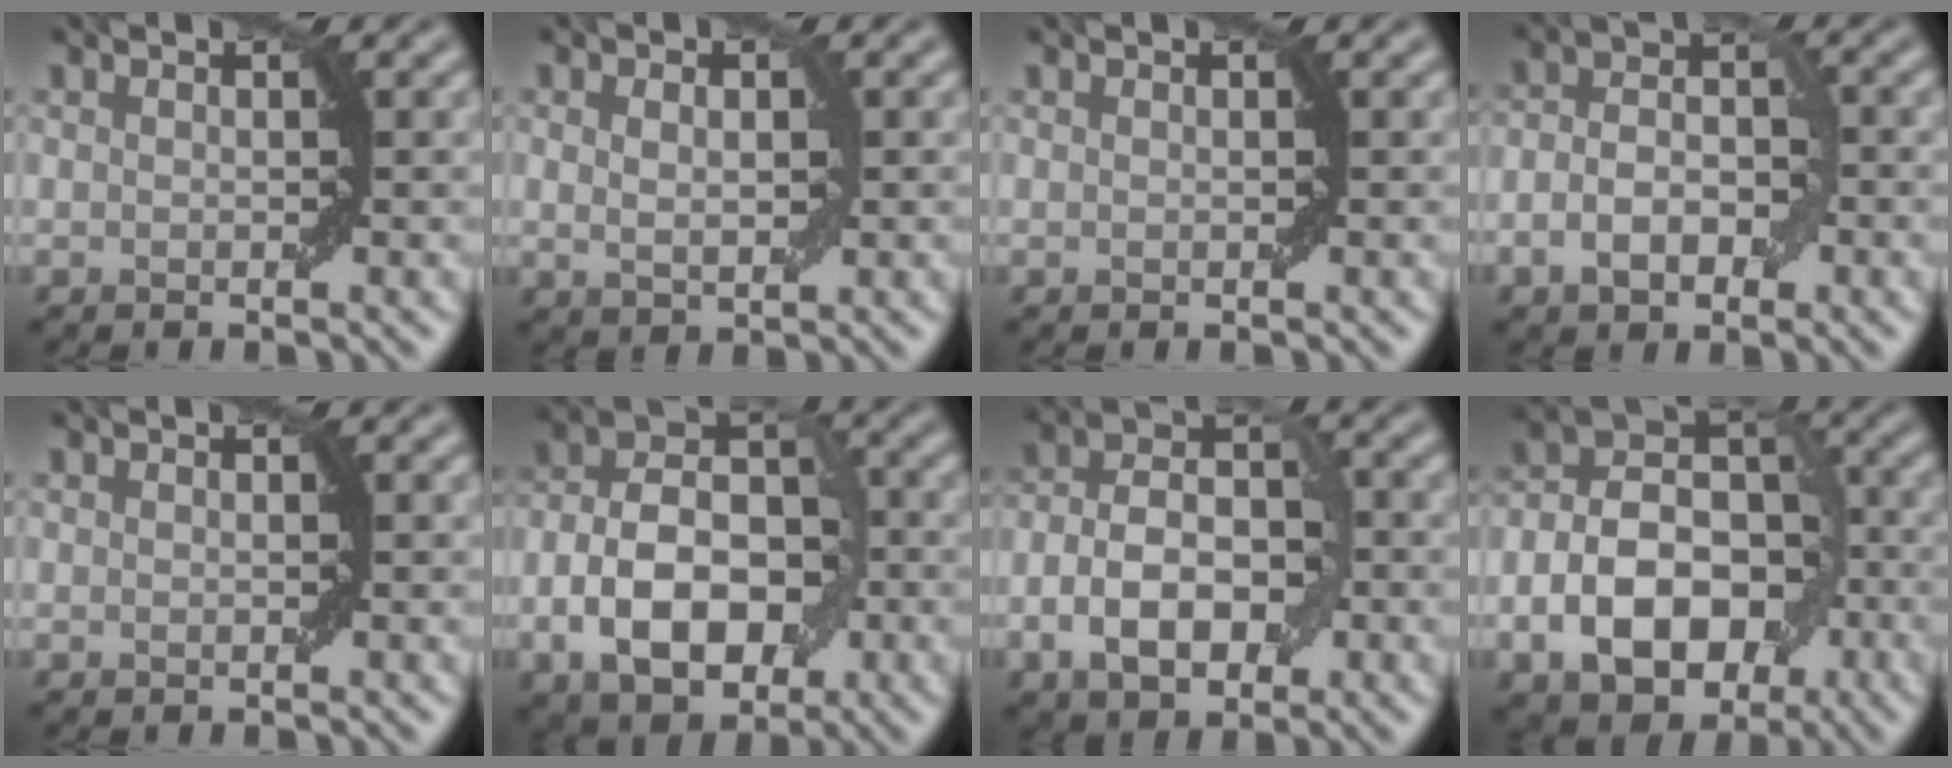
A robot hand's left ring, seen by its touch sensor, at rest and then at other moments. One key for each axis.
{"total": 2.0, "fx": 0.4, "fy": 1.1, "fz": 1.6, "tx": -0.029, "ty": 0.000, "tz": 0.011}
{"total": 0.0}
{"total": 4.5, "fx": -1.5, "fy": 2.6, "fz": 3.3, "tx": -0.058, "ty": 0.006, "tz": -0.030}
{"total": 0.0}
{"total": 9.1, "fx": -2.6, "fy": 5.7, "fz": 6.6, "tx": -0.113, "ty": 0.012, "tz": -0.055}
{"total": 6.9, "fx": -1.9, "fy": 4.0, "fz": 5.3, "tx": -0.095, "ty": 0.010, "tz": -0.038}
{"total": 10.0, "fx": -3.3, "fy": 6.7, "fz": 6.6, "tx": -0.109, "ty": 0.007, "tz": -0.065}